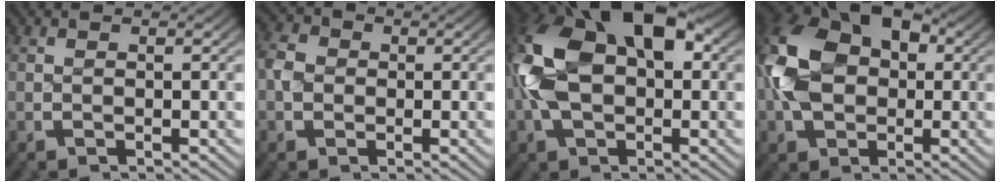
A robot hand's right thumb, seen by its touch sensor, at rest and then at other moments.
{"total": 3.5, "force": [-0.1, 3.0, 1.7], "torque": [-0.053, -0.009, -0.006]}
{"total": 14.0, "force": [1.1, 9.5, 10.1], "torque": [-0.232, -0.002, 0.019]}
{"total": 13.7, "force": [1.0, 10.0, 9.3], "torque": [-0.218, -0.014, 0.019]}